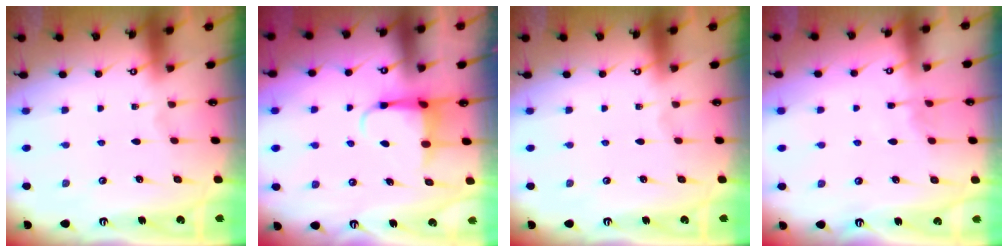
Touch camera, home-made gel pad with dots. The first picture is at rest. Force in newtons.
{"total": 4.8, "press": 4.8, "slide": 0.3}
{"total": 0.0}
{"total": 3.4, "press": 3.3, "slide": 0.6}